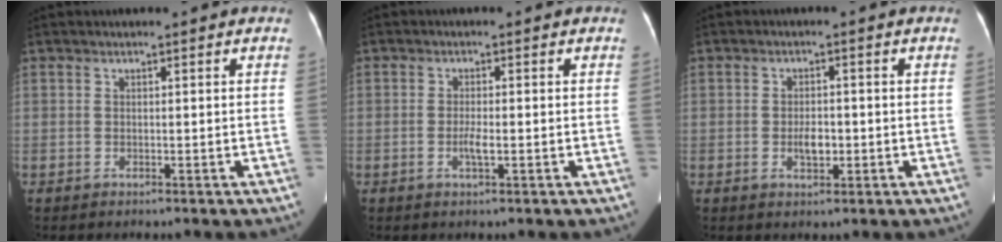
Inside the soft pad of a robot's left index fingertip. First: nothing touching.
{"total": 1.9, "force": [-0.6, 0.3, 1.8], "torque": [-0.036, -0.003, -0.011]}
{"total": 2.8, "force": [-0.8, 1.4, 2.3], "torque": [-0.043, 0.000, -0.010]}